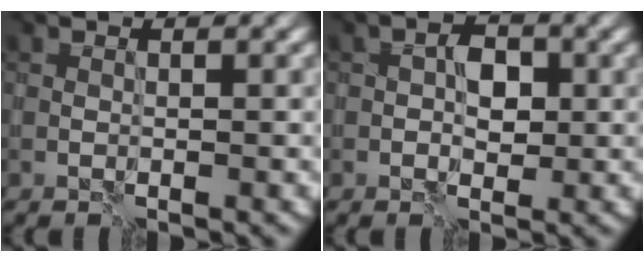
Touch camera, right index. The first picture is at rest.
{"total": 2.2, "force": [-0.1, 1.4, 1.7], "torque": [-0.024, 0.004, -0.005]}